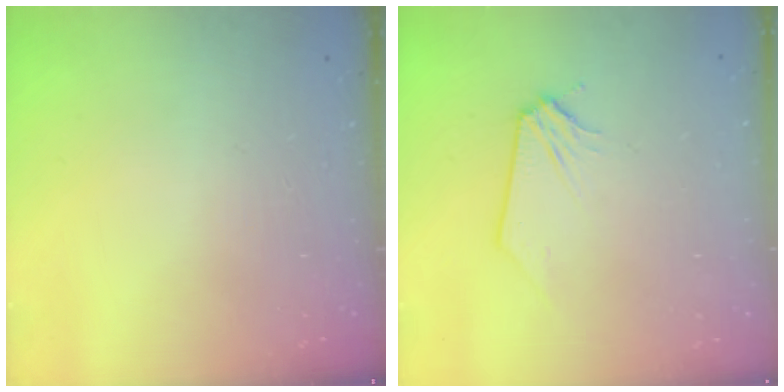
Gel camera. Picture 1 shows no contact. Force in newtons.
{"total": 0.0}